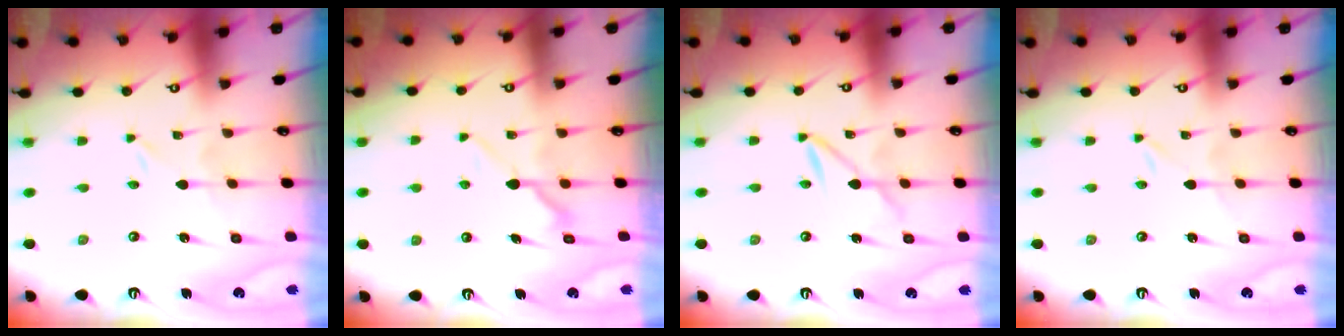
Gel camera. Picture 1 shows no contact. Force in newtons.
{"total": 7.9, "press": 7.9, "slide": 0.4}
{"total": 2.9, "press": 2.9, "slide": 0.3}
{"total": 0.0}